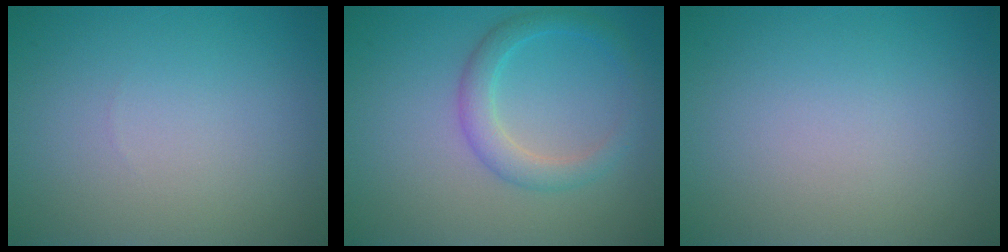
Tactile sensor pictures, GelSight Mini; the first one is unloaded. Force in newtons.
{"total": 2.8, "press": 2.8, "slide": 0.2}
{"total": 0.0}